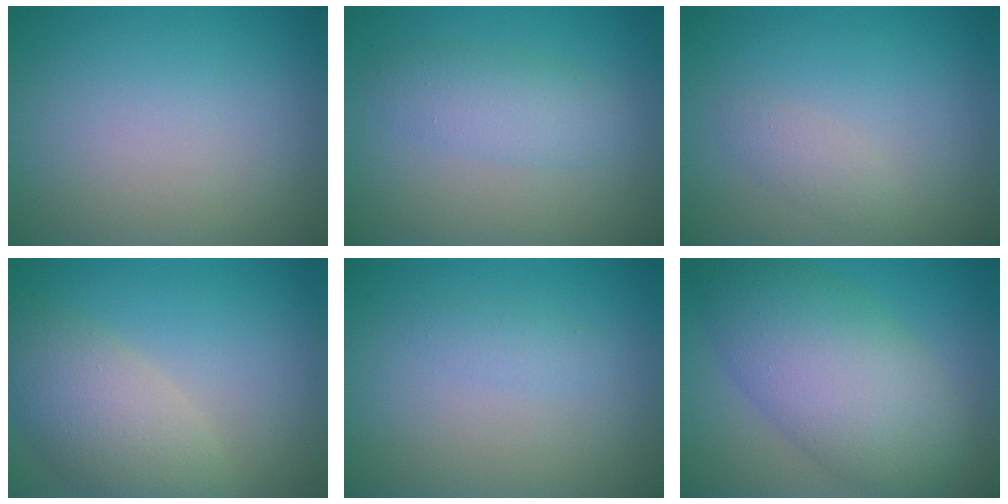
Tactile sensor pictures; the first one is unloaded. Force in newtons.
{"total": 2.8, "press": 2.8, "slide": 0.1}
{"total": 1.3, "press": 1.3, "slide": 0.0}
{"total": 5.9, "press": 5.8, "slide": 0.7}
{"total": 0.9, "press": 0.9, "slide": 0.1}
{"total": 9.4, "press": 9.3, "slide": 0.5}